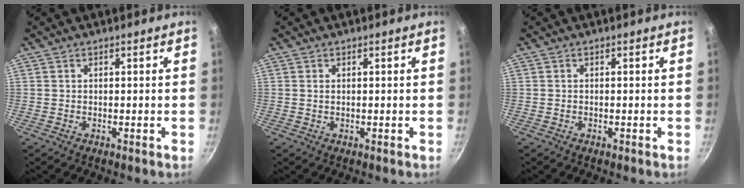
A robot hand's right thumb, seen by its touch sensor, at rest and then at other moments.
{"total": 0.7, "force": [0.2, 0.4, 0.6], "torque": [-0.012, 0.001, 0.005]}
{"total": 0.0}